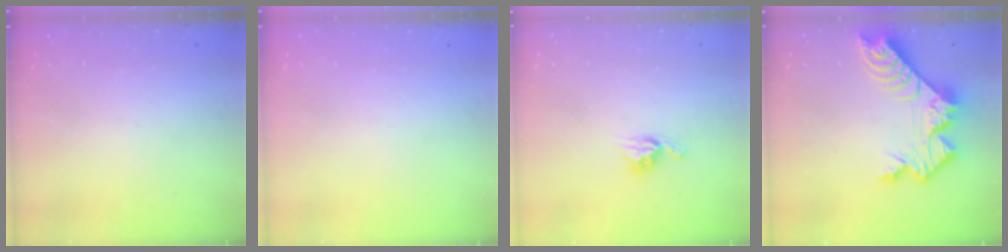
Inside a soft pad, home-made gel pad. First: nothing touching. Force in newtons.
{"total": 0.0}
{"total": 7.1, "press": 7.1, "slide": 0.3}
{"total": 11.8, "press": 11.7, "slide": 0.8}